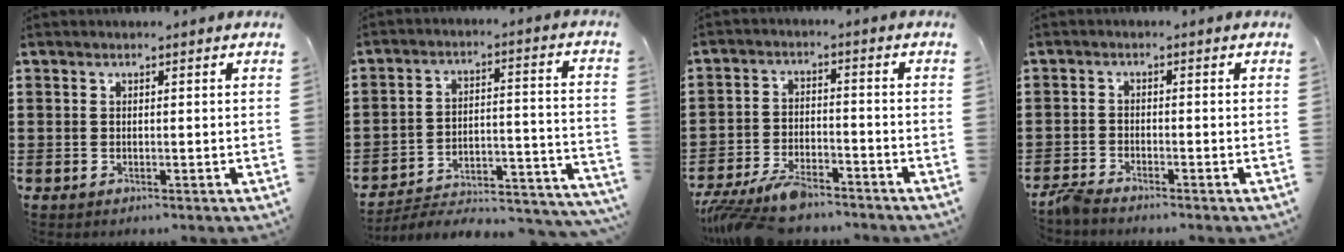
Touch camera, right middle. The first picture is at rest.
{"total": 4.1, "force": [-3.8, 0.8, 1.2], "torque": [-0.023, -0.005, -0.082]}
{"total": 6.9, "force": [-6.0, 1.8, 3.0], "torque": [-0.076, -0.001, -0.118]}
{"total": 2.3, "force": [-2.2, 0.0, 0.7], "torque": [-0.029, -0.004, -0.047]}